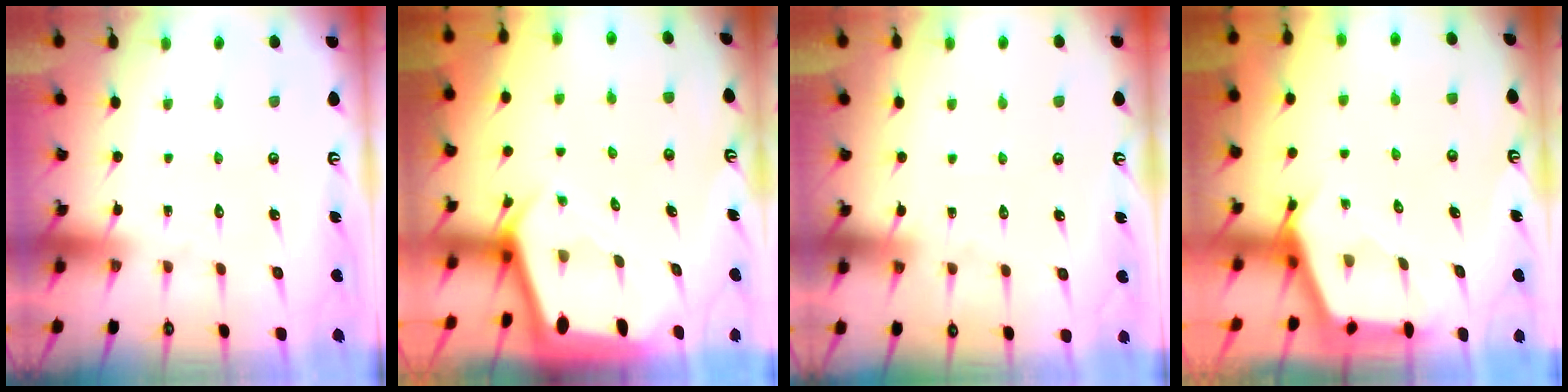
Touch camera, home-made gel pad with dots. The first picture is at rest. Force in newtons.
{"total": 3.4, "press": 3.4, "slide": 0.3}
{"total": 5.3, "press": 5.2, "slide": 0.8}
{"total": 2.5, "press": 2.5, "slide": 0.3}